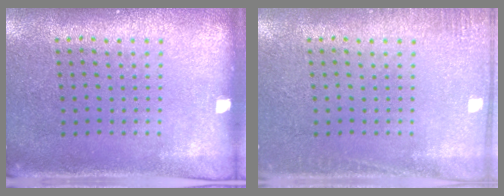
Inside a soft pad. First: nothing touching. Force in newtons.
{"total": 1.4, "press": 1.4, "slide": 0.4}